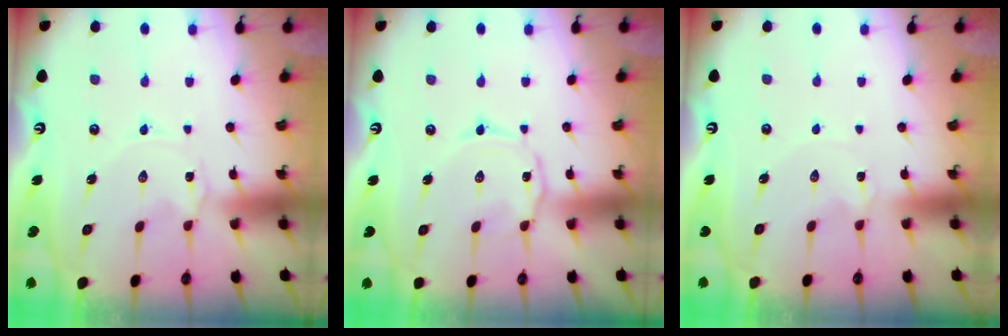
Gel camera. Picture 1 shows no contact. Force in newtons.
{"total": 2.5, "press": 2.4, "slide": 0.4}
{"total": 0.0}